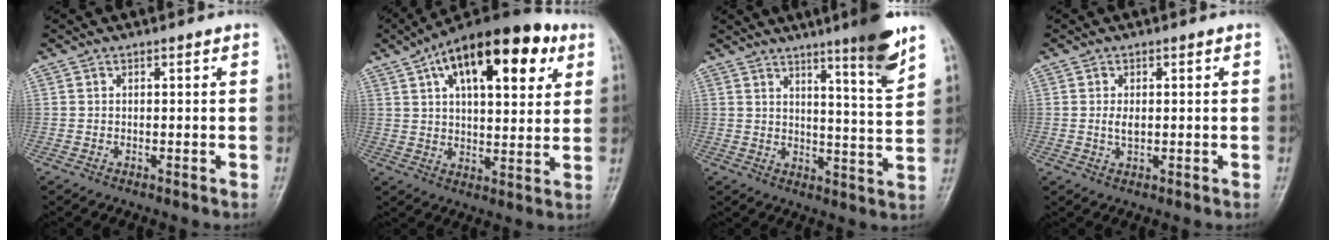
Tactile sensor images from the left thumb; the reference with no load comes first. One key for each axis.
{"total": 20.9, "fx": 9.6, "fy": 9.5, "fz": 16.0, "tx": -0.227, "ty": -0.004, "tz": 0.149}
{"total": 10.9, "fx": 7.1, "fy": 0.4, "fz": 8.2, "tx": -0.108, "ty": -0.050, "tz": 0.104}
{"total": 2.3, "fx": 0.2, "fy": 1.3, "fz": 1.9, "tx": -0.038, "ty": -0.003, "tz": 0.002}